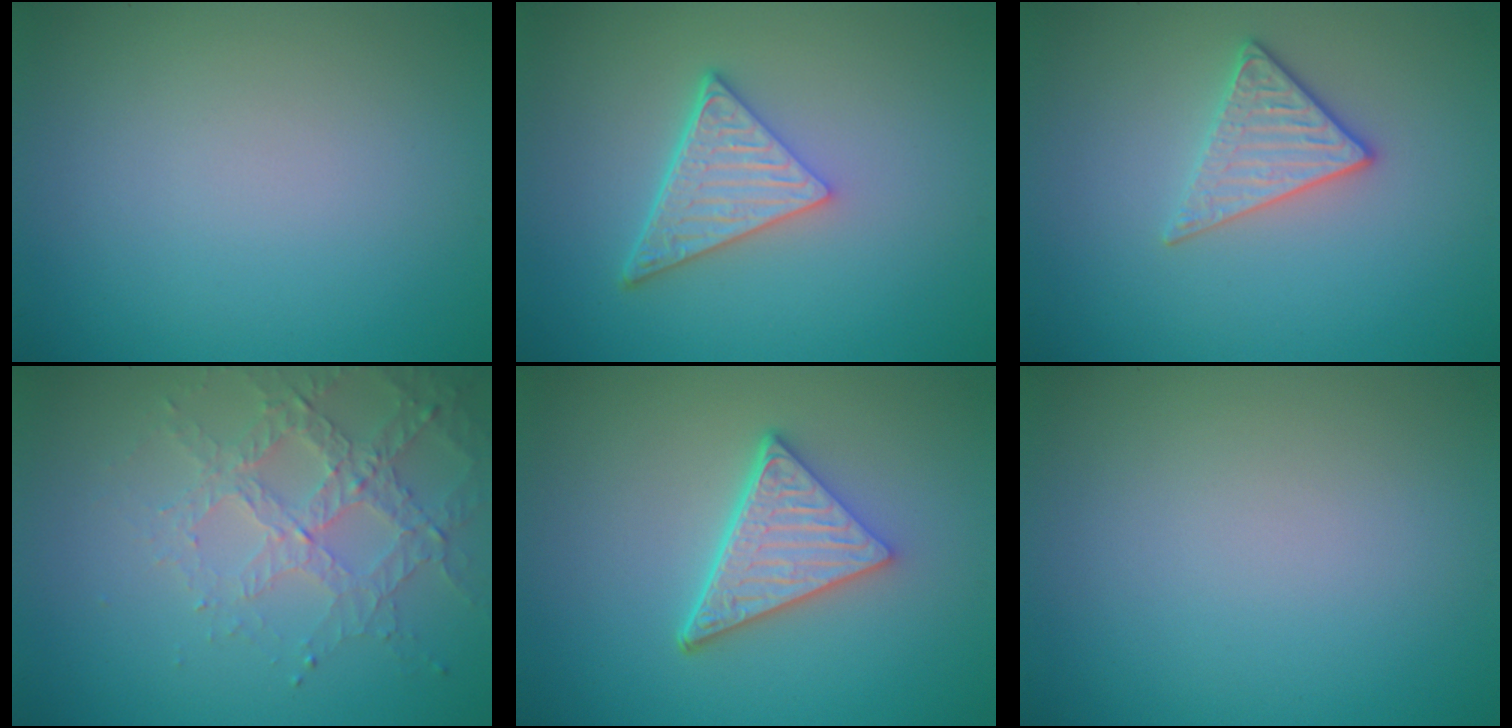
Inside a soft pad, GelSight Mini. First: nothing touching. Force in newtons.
{"total": 5.0, "press": 3.6, "slide": 3.5}
{"total": 2.7, "press": 2.5, "slide": 1.1}
{"total": 3.2, "press": 3.2, "slide": 0.5}
{"total": 5.1, "press": 3.8, "slide": 3.5}
{"total": 0.0}